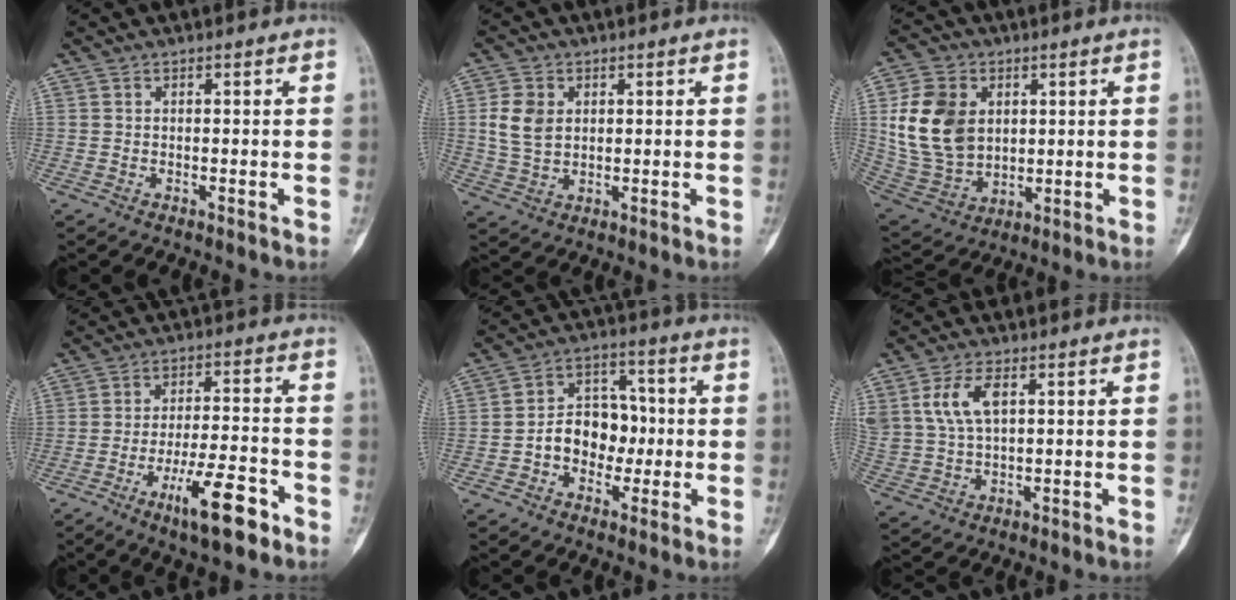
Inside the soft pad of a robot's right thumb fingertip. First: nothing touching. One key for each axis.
{"total": 6.7, "fx": 1.4, "fy": 5.0, "fz": 4.3, "tx": -0.075, "ty": -0.002, "tz": 0.032}
{"total": 15.8, "fx": 3.2, "fy": 11.9, "fz": 10.0, "tx": -0.167, "ty": -0.007, "tz": 0.075}
{"total": 11.4, "fx": -6.3, "fy": 2.9, "fz": 9.0, "tx": -0.153, "ty": 0.030, "tz": -0.100}
{"total": 10.5, "fx": -1.5, "fy": 8.1, "fz": 6.5, "tx": -0.065, "ty": 0.039, "tz": -0.032}
{"total": 8.3, "fx": 3.1, "fy": 4.5, "fz": 6.3, "tx": -0.131, "ty": -0.003, "tz": 0.068}